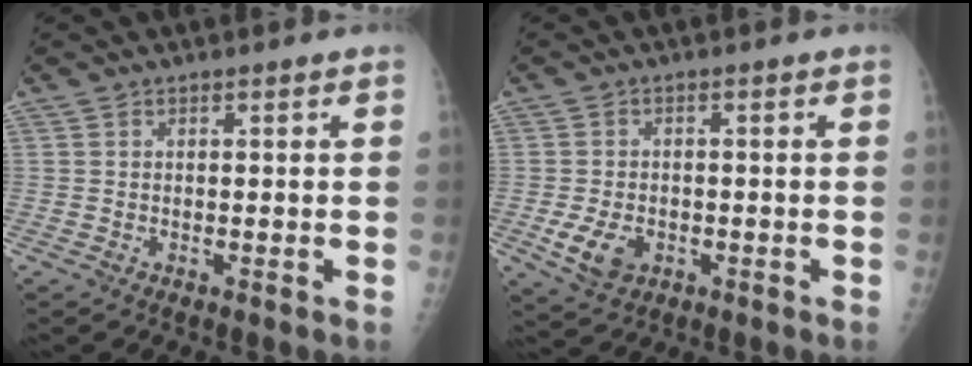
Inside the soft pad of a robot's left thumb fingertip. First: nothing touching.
{"total": 5.9, "force": [-2.0, 4.3, 3.6], "torque": [-0.062, -0.002, -0.029]}